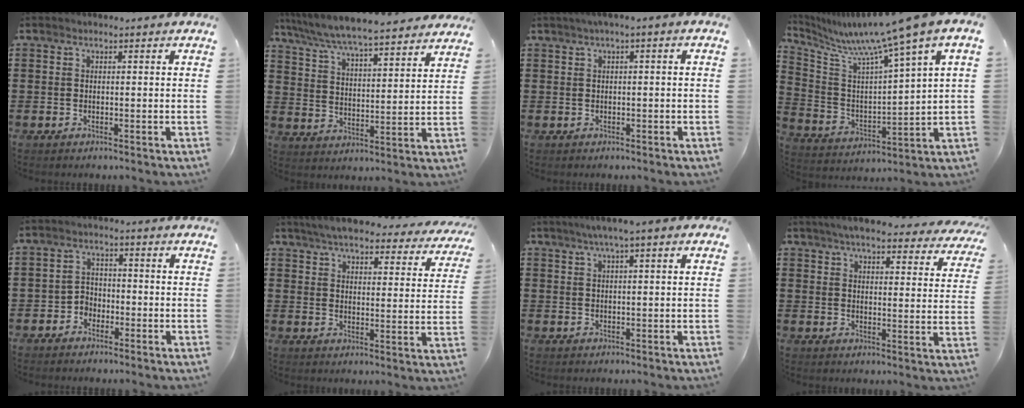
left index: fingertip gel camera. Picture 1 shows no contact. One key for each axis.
{"total": 6.7, "fx": 6.4, "fy": -0.1, "fz": 1.9, "tx": -0.065, "ty": -0.042, "tz": 0.111}
{"total": 1.4, "fx": -0.2, "fy": 0.1, "fz": 1.4, "tx": -0.021, "ty": -0.003, "tz": -0.003}
{"total": 9.0, "fx": 7.3, "fy": -1.4, "fz": 5.1, "tx": -0.131, "ty": -0.062, "tz": 0.111}
{"total": 2.8, "fx": -2.0, "fy": 1.9, "fz": 0.4, "tx": -0.017, "ty": 0.007, "tz": -0.047}
{"total": 6.2, "fx": 5.7, "fy": 0.4, "fz": 2.4, "tx": -0.070, "ty": -0.027, "tz": 0.099}
{"total": 2.8, "fx": 1.4, "fy": -0.1, "fz": 2.4, "tx": -0.049, "ty": 0.002, "tz": 0.024}
{"total": 5.9, "fx": 5.4, "fy": 0.2, "fz": 2.4, "tx": -0.066, "ty": -0.021, "tz": 0.095}